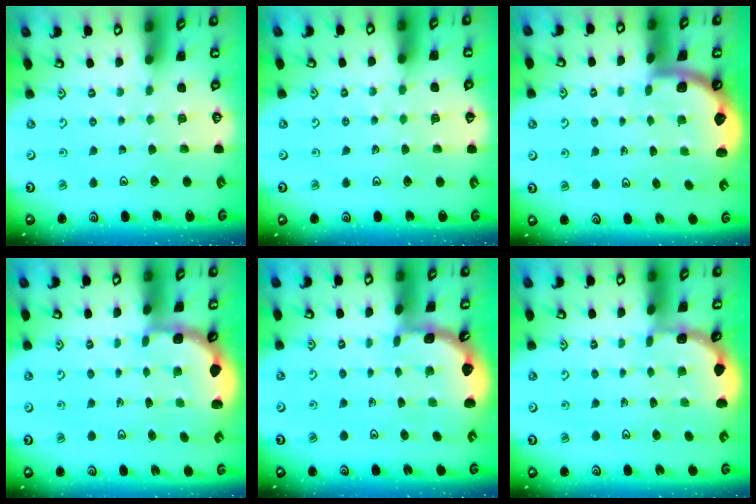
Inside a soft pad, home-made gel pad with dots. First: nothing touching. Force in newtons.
{"total": 1.3, "press": 1.3, "slide": 0.2}
{"total": 1.6, "press": 1.6, "slide": 0.1}
{"total": 2.4, "press": 1.8, "slide": 1.7}
{"total": 1.3, "press": 1.3, "slide": 0.1}
{"total": 1.7, "press": 1.7, "slide": 0.2}